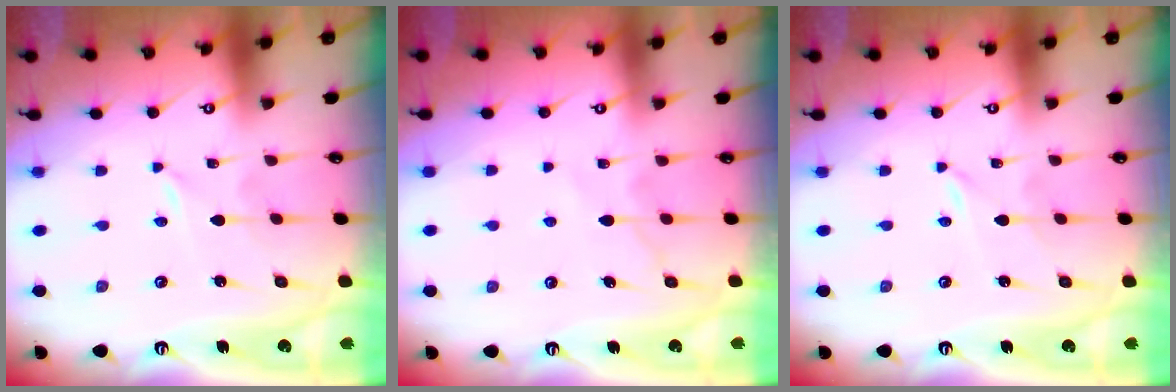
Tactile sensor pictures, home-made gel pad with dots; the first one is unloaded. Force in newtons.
{"total": 7.8, "press": 7.7, "slide": 0.7}
{"total": 0.0}